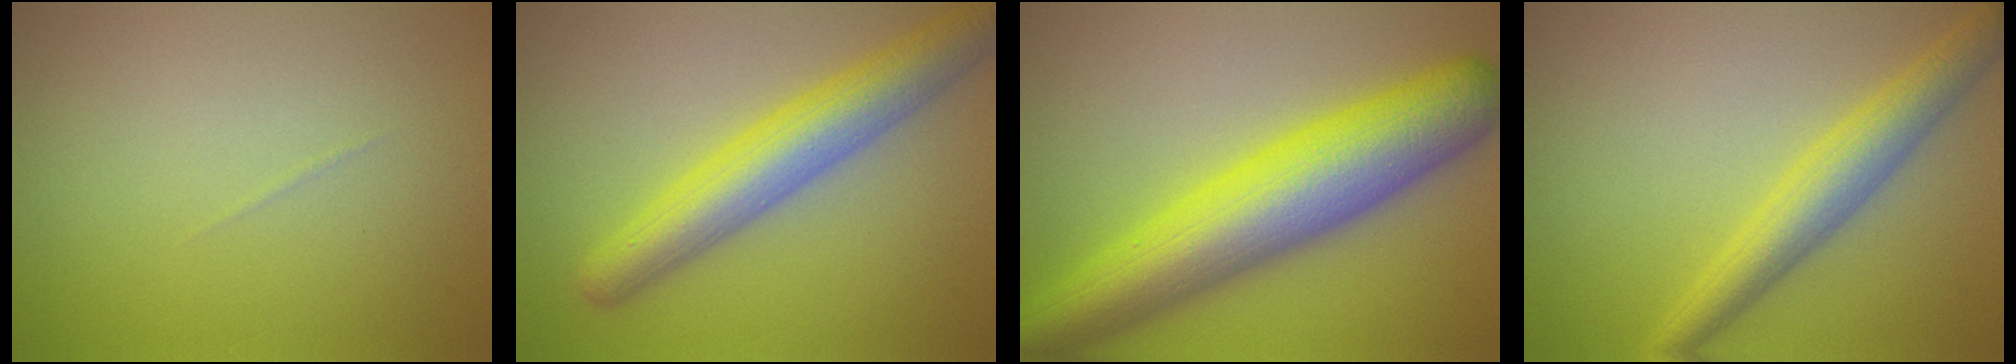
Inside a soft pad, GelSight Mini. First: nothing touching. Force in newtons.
{"total": 6.6, "press": 6.6, "slide": 0.2}
{"total": 11.6, "press": 11.6, "slide": 0.1}
{"total": 4.4, "press": 4.3, "slide": 0.1}